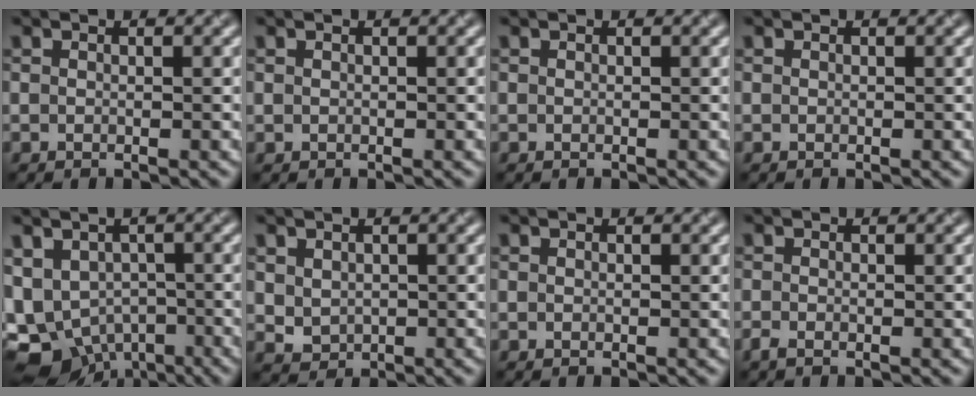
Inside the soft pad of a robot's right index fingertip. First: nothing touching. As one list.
[{"total": 0.0}, {"total": 0.0}, {"total": 0.0}, {"total": 9.4, "force": [-3.1, 7.0, 5.4], "torque": [-0.101, -0.022, -0.040]}, {"total": 1.6, "force": [0.4, 1.3, 0.8], "torque": [-0.022, -0.006, 0.013]}, {"total": 0.0}, {"total": 1.1, "force": [-0.9, 0.3, 0.6], "torque": [-0.016, -0.002, -0.017]}]